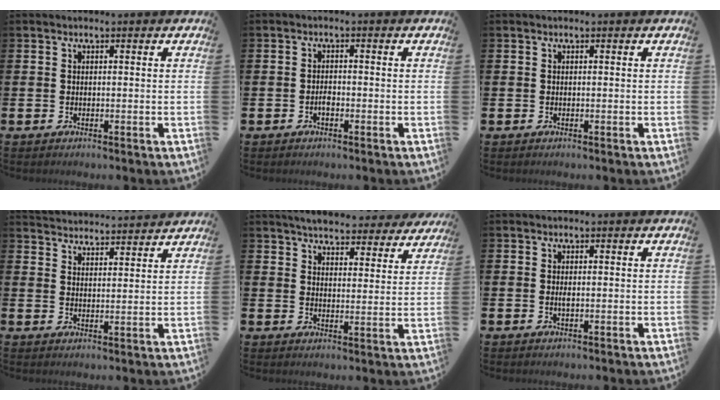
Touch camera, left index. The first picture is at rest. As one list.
[{"total": 1.4, "force": [-0.6, 0.7, 1.0], "torque": [-0.017, 0.000, -0.012]}, {"total": 0.0}, {"total": 4.0, "force": [4.0, 0.1, -0.4], "torque": [-0.005, -0.032, 0.071]}, {"total": 5.3, "force": [5.2, 1.0, 0.9], "torque": [-0.036, -0.029, 0.090]}, {"total": 0.7, "force": [0.0, 0.1, 0.7], "torque": [-0.012, -0.002, -0.001]}]